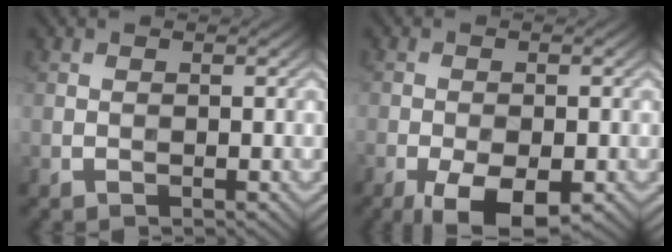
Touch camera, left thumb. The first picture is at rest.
{"total": 7.9, "force": [-4.5, 3.0, 5.8], "torque": [-0.104, -0.017, -0.069]}